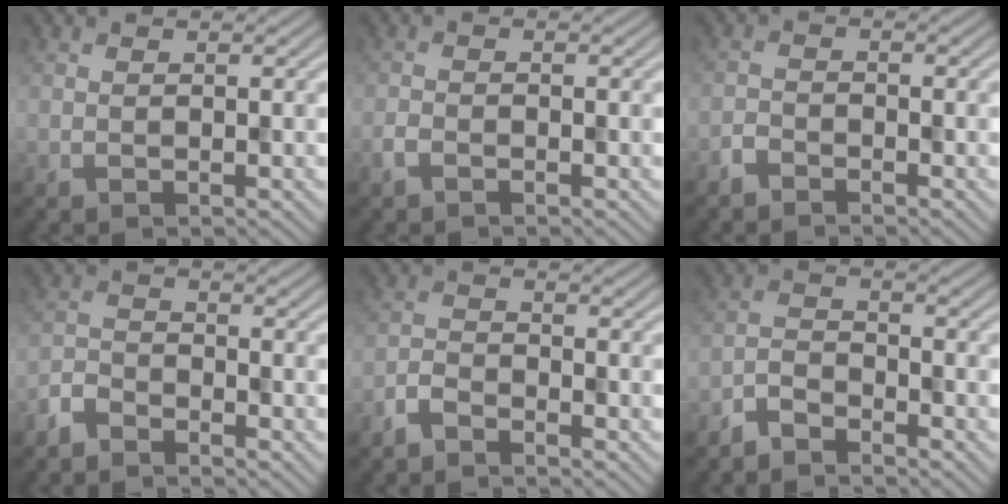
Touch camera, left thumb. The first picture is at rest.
{"total": 1.3, "force": [-1.0, 0.5, 0.6], "torque": [-0.016, 0.000, -0.024]}
{"total": 1.7, "force": [-1.6, 0.5, 0.4], "torque": [-0.008, 0.001, -0.039]}
{"total": 3.2, "force": [-2.9, 1.1, 0.9], "torque": [-0.021, -0.004, -0.074]}
{"total": 2.7, "force": [-2.4, 0.7, 0.9], "torque": [-0.022, -0.002, -0.061]}
{"total": 3.5, "force": [-3.1, 0.9, 1.1], "torque": [-0.026, -0.001, -0.077]}